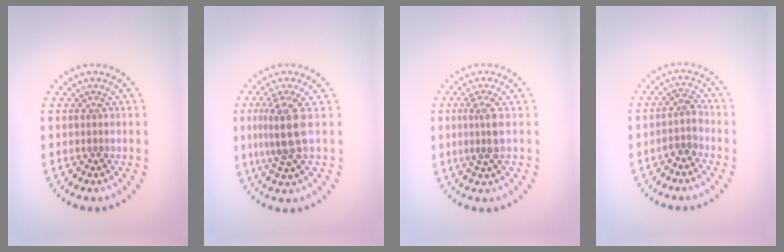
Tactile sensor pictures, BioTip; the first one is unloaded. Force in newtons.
{"total": 3.8, "press": 3.2, "slide": 2.0}
{"total": 2.2, "press": 1.9, "slide": 1.2}
{"total": 1.8, "press": 1.5, "slide": 1.1}